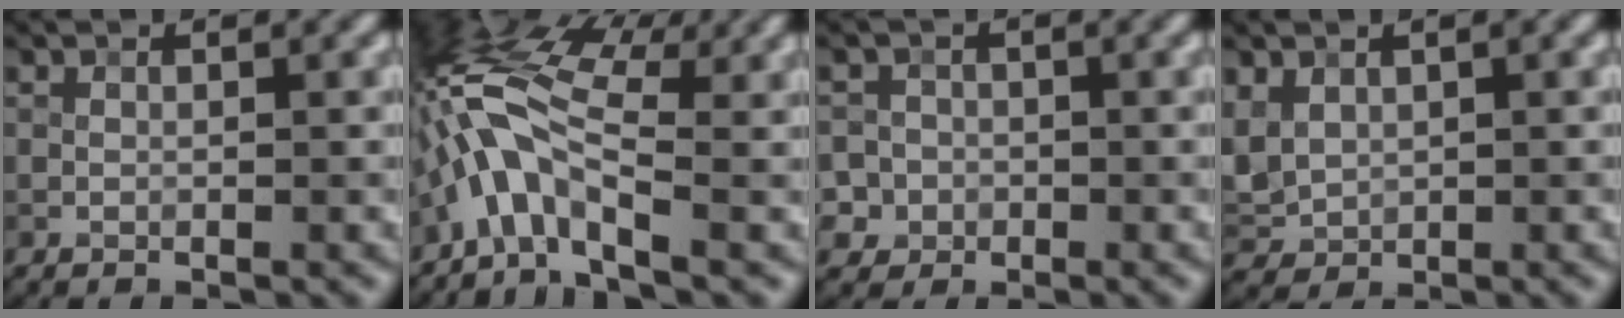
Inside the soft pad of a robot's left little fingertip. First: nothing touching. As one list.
[{"total": 7.2, "force": [-1.6, 2.9, 6.4], "torque": [-0.133, 0.026, -0.049]}, {"total": 3.4, "force": [-0.9, 3.2, 0.4], "torque": [0.023, 0.010, -0.032]}, {"total": 3.6, "force": [1.1, 2.6, 2.1], "torque": [-0.052, 0.001, 0.024]}]